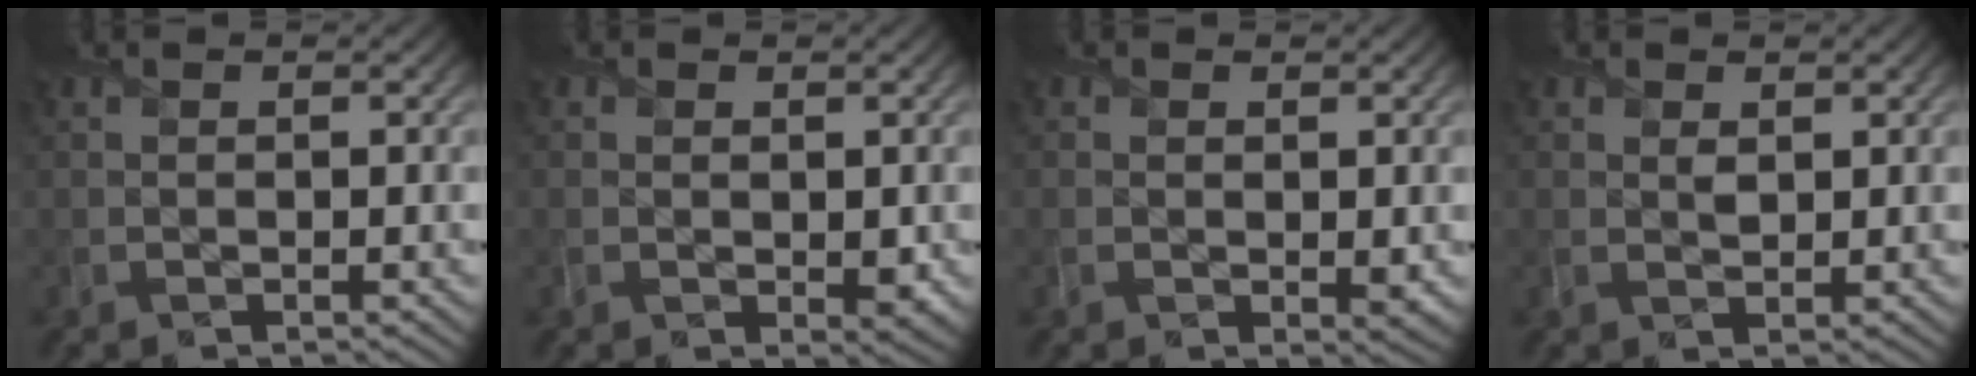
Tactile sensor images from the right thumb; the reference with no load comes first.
{"total": 1.8, "force": [-0.1, 1.3, 1.2], "torque": [-0.021, -0.013, 0.001]}
{"total": 1.3, "force": [-0.1, 0.9, 1.0], "torque": [-0.014, -0.011, 0.000]}
{"total": 1.4, "force": [0.7, 0.7, 0.9], "torque": [-0.020, -0.001, 0.014]}